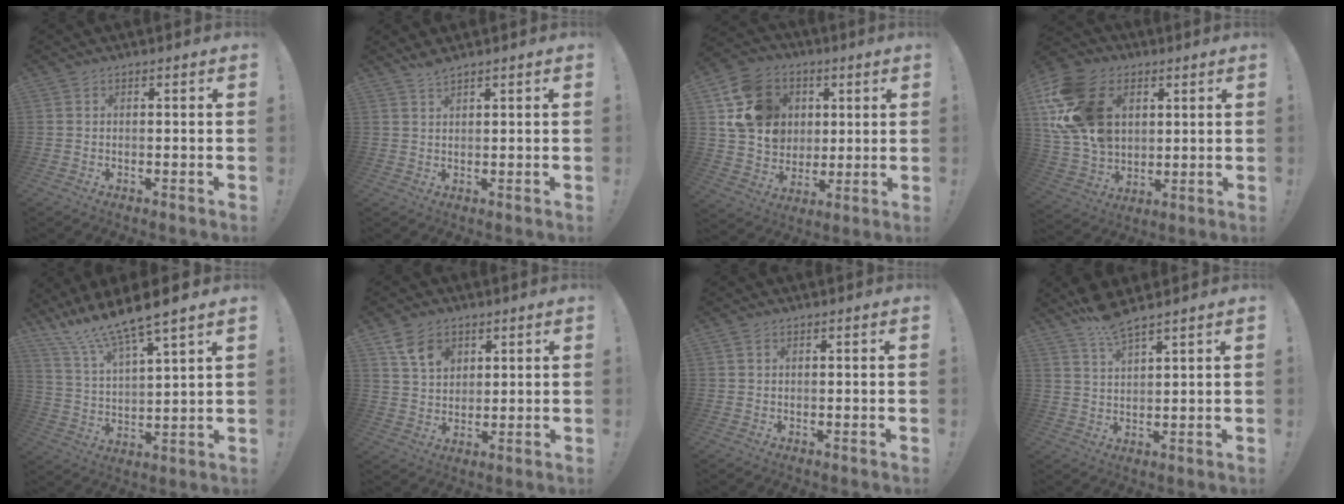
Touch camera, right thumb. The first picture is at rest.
{"total": 2.5, "force": [2.3, 0.2, 1.1], "torque": [-0.020, -0.010, 0.040]}
{"total": 16.9, "force": [4.8, 14.3, 7.5], "torque": [-0.119, -0.001, 0.109]}
{"total": 22.8, "force": [6.9, 16.4, 14.3], "torque": [-0.277, -0.019, 0.135]}
{"total": 11.2, "force": [9.9, -0.7, 5.0], "torque": [-0.116, -0.079, 0.170]}
{"total": 8.4, "force": [4.7, 5.6, 4.0], "torque": [-0.063, -0.015, 0.090]}
{"total": 0.6, "force": [0.3, 0.4, 0.4], "torque": [-0.008, 0.000, 0.006]}
{"total": 7.2, "force": [6.0, 1.3, 3.8], "torque": [-0.072, -0.030, 0.108]}